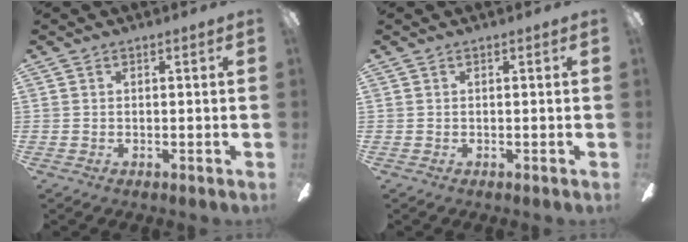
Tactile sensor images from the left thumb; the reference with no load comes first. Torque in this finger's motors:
{"motor_torque": [0.00, 0.00, 0.05, -0.02, 0.00]}